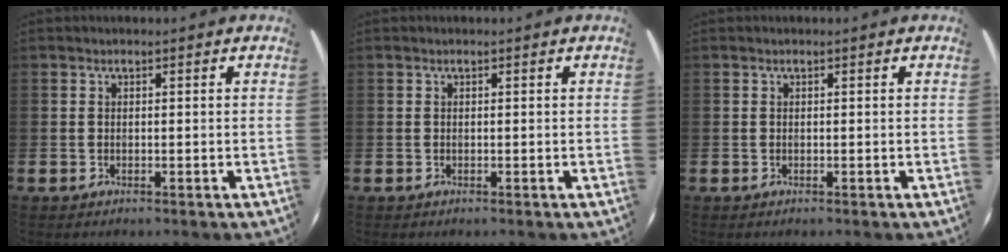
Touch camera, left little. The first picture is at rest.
{"total": 0.0}
{"total": 0.0}